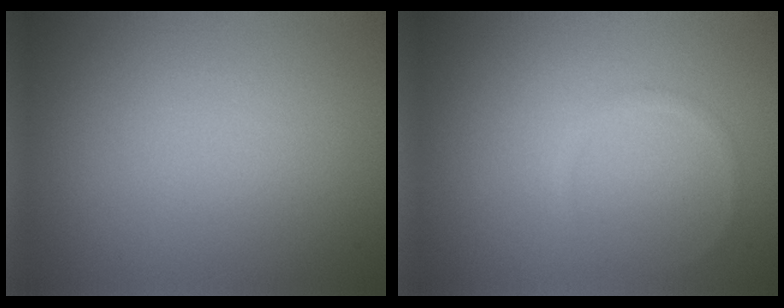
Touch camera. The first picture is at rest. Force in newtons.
{"total": 0.5, "press": 0.5, "slide": 0.1}